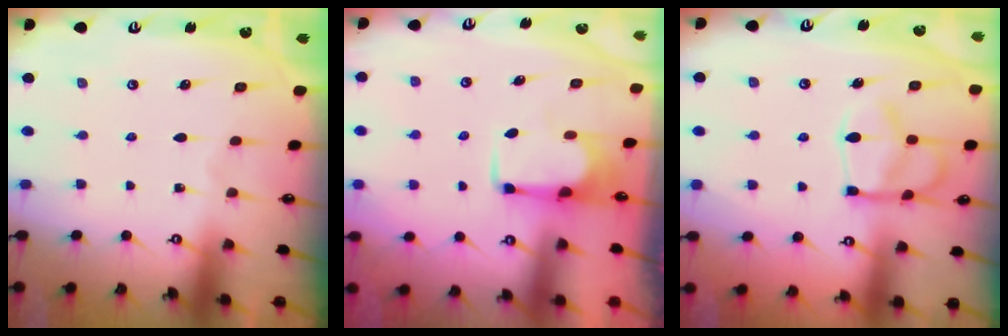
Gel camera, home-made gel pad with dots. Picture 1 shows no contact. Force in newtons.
{"total": 1.7, "press": 1.5, "slide": 0.9}
{"total": 12.1, "press": 12.0, "slide": 1.2}